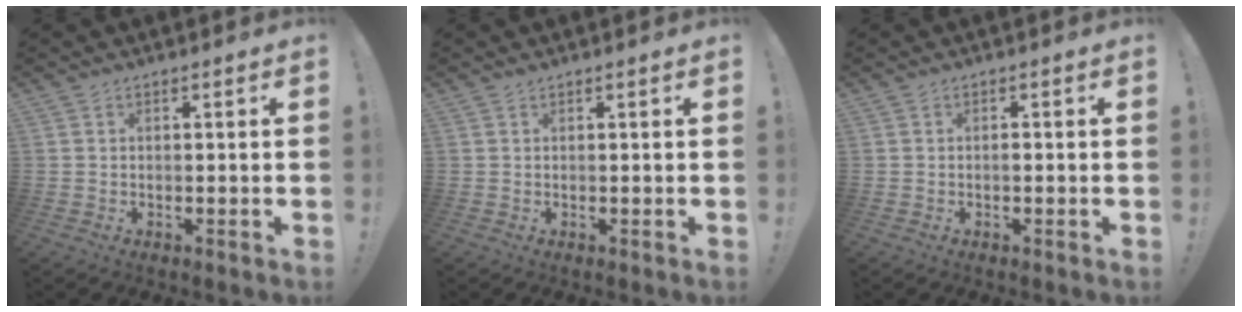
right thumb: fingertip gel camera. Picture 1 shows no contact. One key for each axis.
{"total": 0.0}
{"total": 0.7, "fx": -0.4, "fy": 0.3, "fz": 0.4, "tx": -0.007, "ty": 0.001, "tz": -0.009}